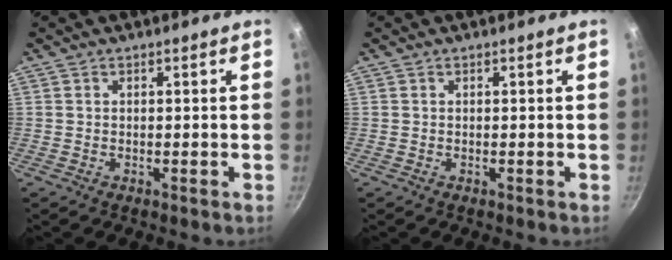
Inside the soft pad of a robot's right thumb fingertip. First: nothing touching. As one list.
[{"total": 0.0}]